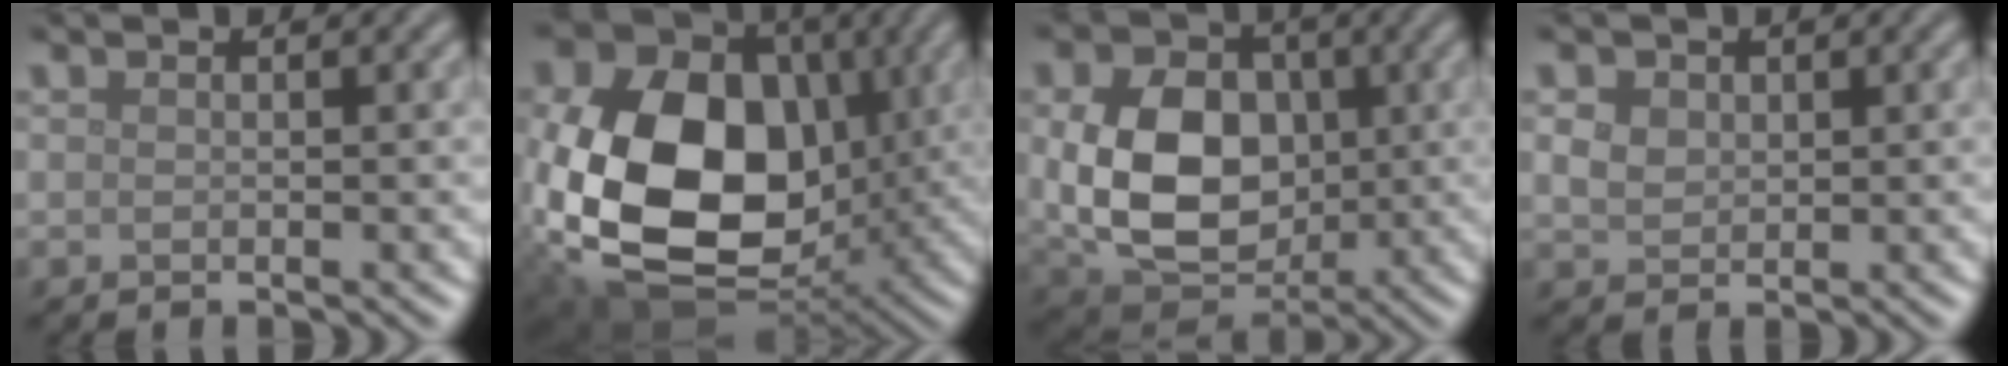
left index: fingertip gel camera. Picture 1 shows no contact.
{"total": 17.9, "force": [-0.4, 13.1, 12.2], "torque": [-0.246, -0.038, 0.004]}
{"total": 10.3, "force": [0.3, 7.6, 6.9], "torque": [-0.149, -0.013, 0.009]}
{"total": 2.1, "force": [0.8, 1.7, 1.0], "torque": [-0.021, 0.002, 0.010]}